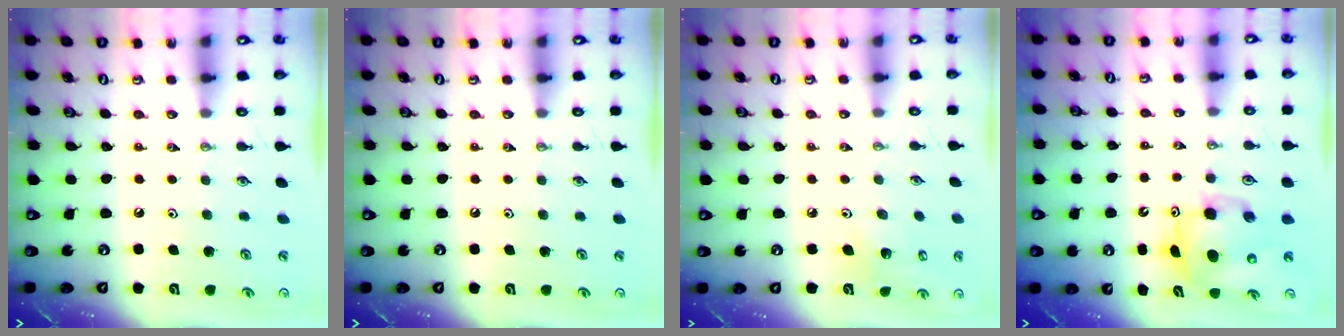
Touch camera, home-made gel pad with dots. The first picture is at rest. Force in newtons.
{"total": 0.0}
{"total": 4.9, "press": 4.5, "slide": 2.0}
{"total": 8.0, "press": 7.9, "slide": 1.4}